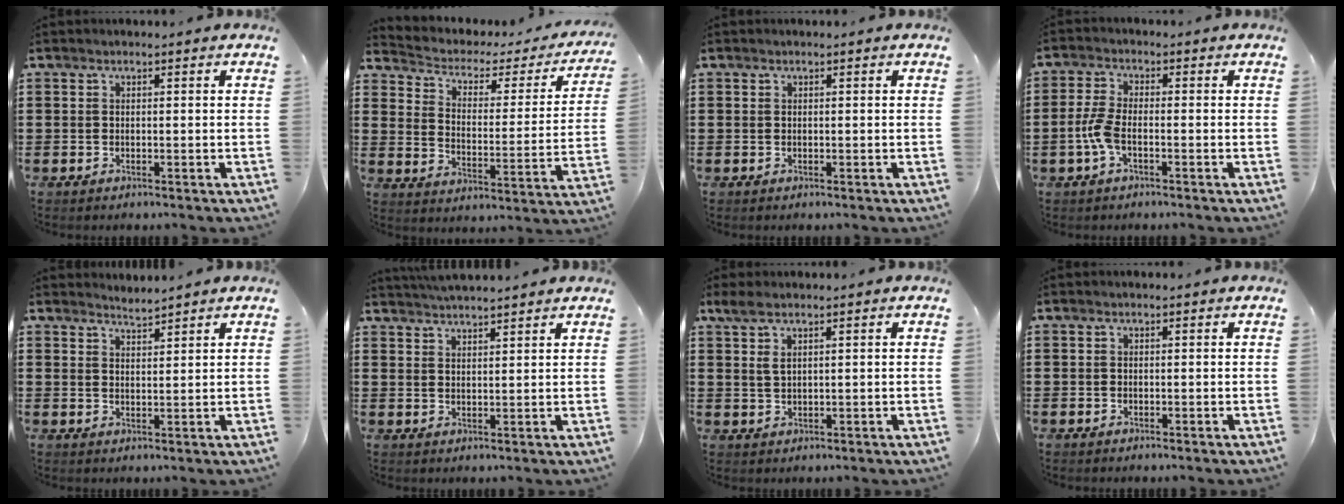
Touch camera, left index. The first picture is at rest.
{"total": 2.6, "force": [1.5, 1.8, 1.2], "torque": [-0.040, -0.014, 0.015]}
{"total": 0.0}
{"total": 4.2, "force": [-1.2, 1.6, 3.7], "torque": [-0.091, -0.005, -0.027]}
{"total": 2.0, "force": [2.0, -0.2, 0.0], "torque": [-0.004, -0.002, 0.038]}
{"total": 3.0, "force": [2.9, -0.5, 0.0], "torque": [-0.008, -0.008, 0.056]}
{"total": 2.7, "force": [1.3, 1.0, 2.2], "torque": [-0.047, 0.005, 0.023]}
{"total": 0.0}